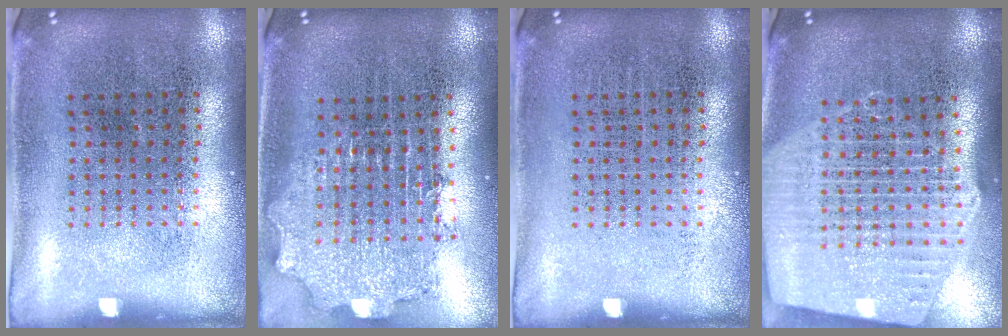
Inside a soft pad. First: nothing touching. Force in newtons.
{"total": 2.0, "press": 1.6, "slide": 1.3}
{"total": 0.0}
{"total": 2.8, "press": 2.3, "slide": 1.5}